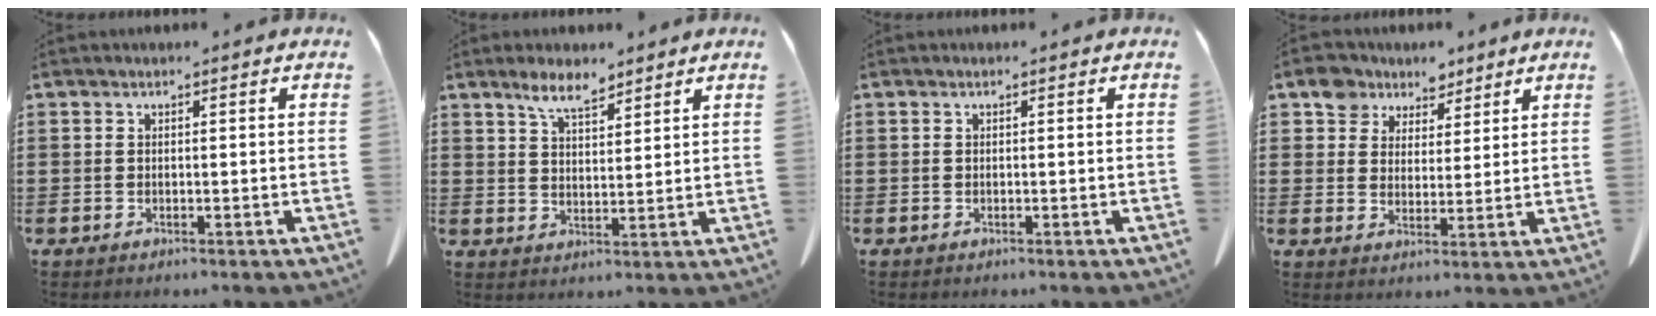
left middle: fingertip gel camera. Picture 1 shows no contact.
{"total": 5.5, "force": [4.3, 1.6, 2.9], "torque": [-0.068, -0.006, 0.079]}
{"total": 0.0}
{"total": 6.0, "force": [4.6, 3.8, 0.6], "torque": [-0.043, -0.003, 0.087]}